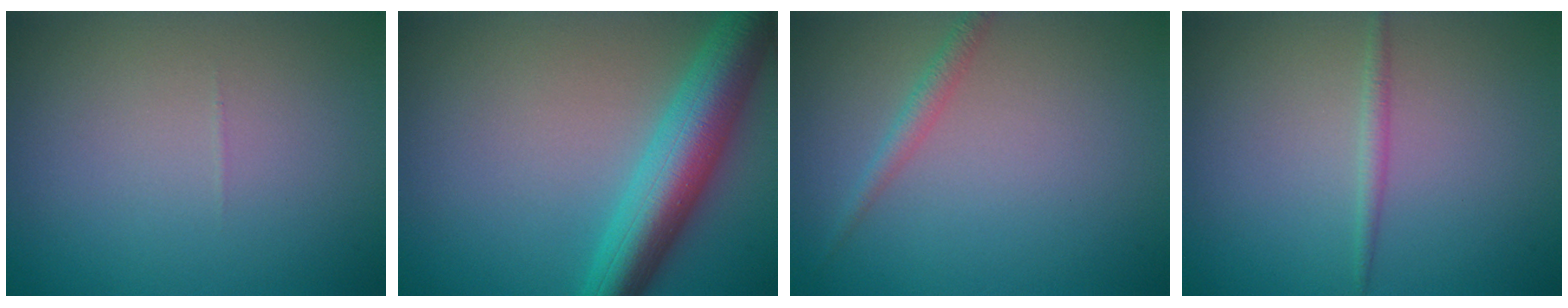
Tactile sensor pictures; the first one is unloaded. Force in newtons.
{"total": 7.7, "press": 7.7, "slide": 0.3}
{"total": 1.4, "press": 1.4, "slide": 0.0}
{"total": 1.0, "press": 1.0, "slide": 0.0}